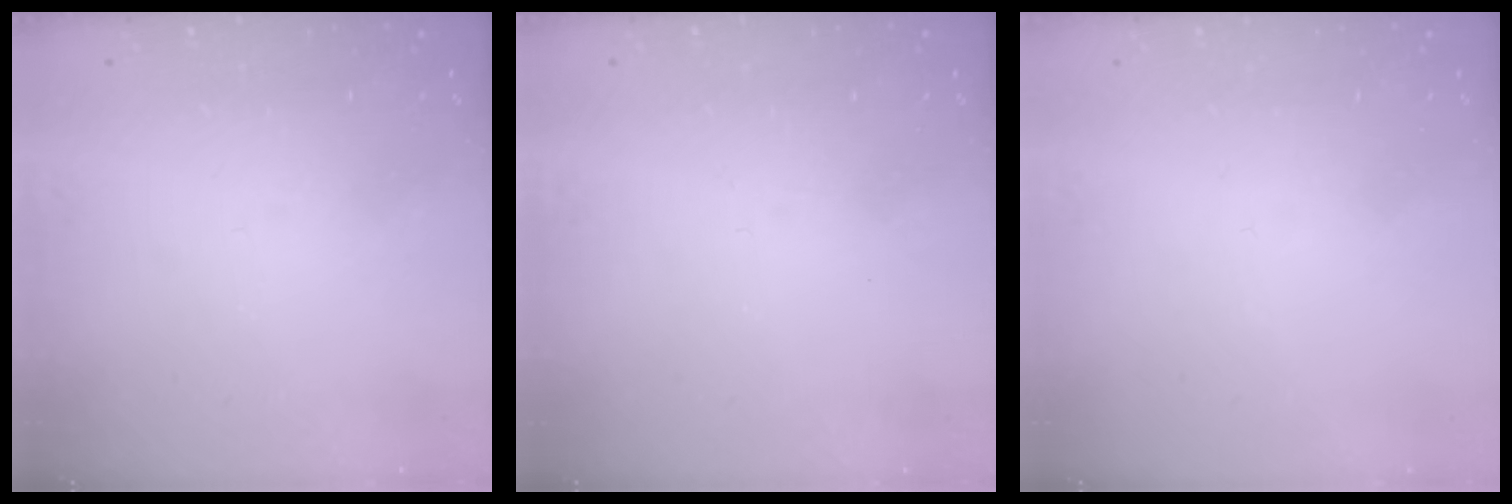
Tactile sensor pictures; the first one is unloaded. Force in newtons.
{"total": 2.2, "press": 2.2, "slide": 0.4}
{"total": 1.8, "press": 1.7, "slide": 0.1}